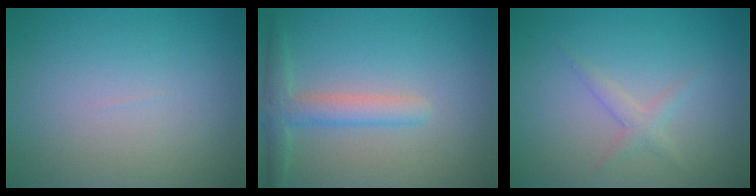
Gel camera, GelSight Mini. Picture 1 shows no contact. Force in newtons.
{"total": 3.1, "press": 3.0, "slide": 0.3}
{"total": 1.4, "press": 1.4, "slide": 0.0}